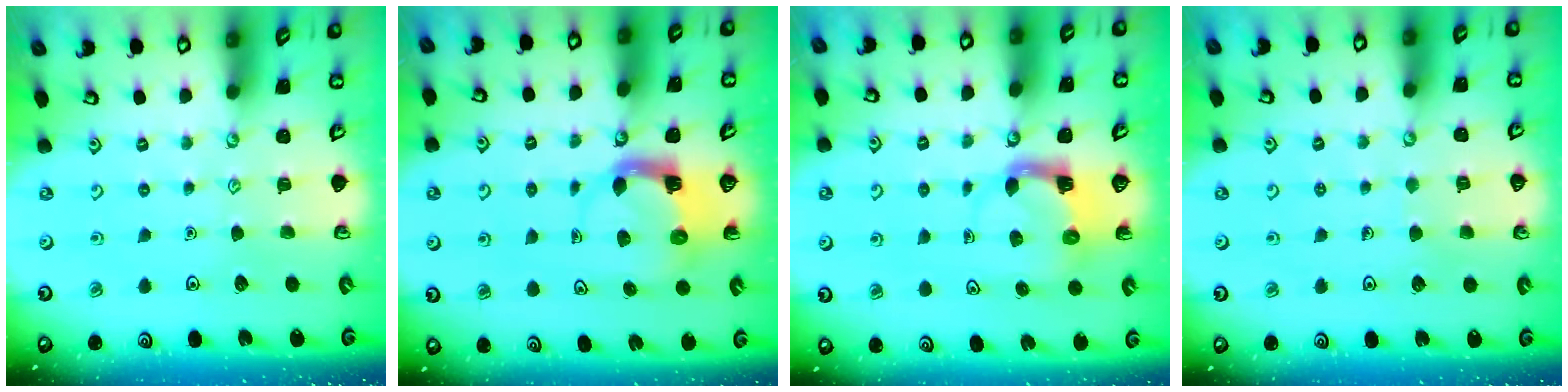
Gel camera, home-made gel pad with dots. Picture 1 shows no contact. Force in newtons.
{"total": 3.9, "press": 3.9, "slide": 0.6}
{"total": 3.9, "press": 3.8, "slide": 0.7}
{"total": 4.3, "press": 4.3, "slide": 0.3}